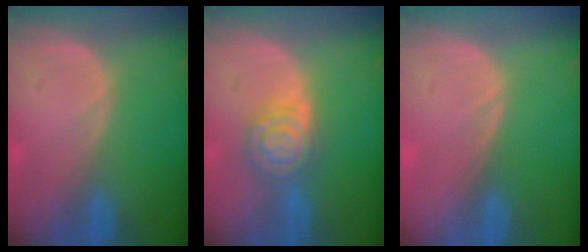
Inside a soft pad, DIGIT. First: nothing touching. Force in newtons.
{"total": 6.2, "press": 6.2, "slide": 0.4}
{"total": 0.0}